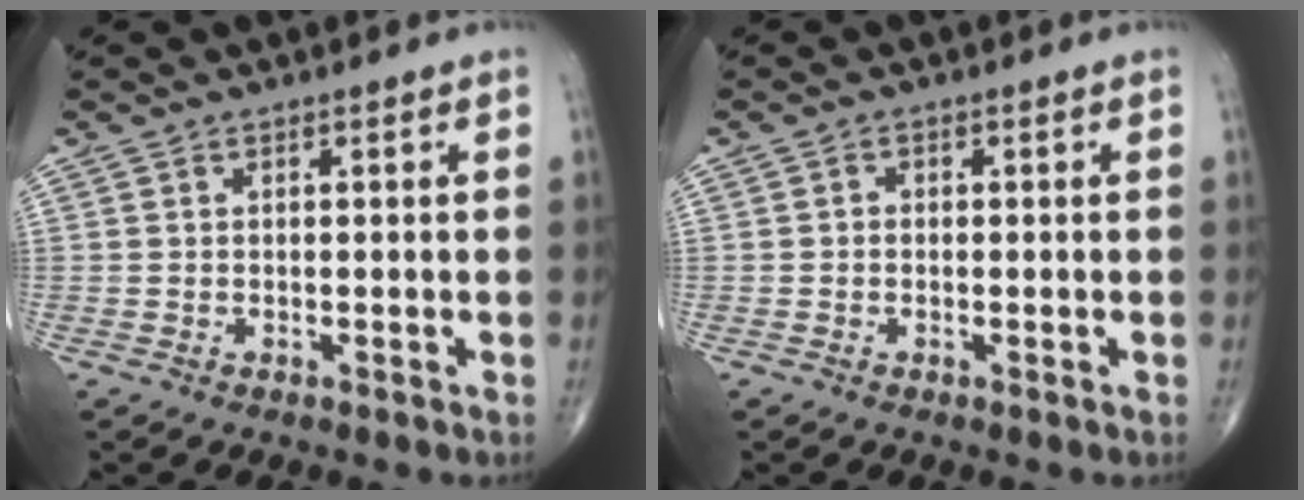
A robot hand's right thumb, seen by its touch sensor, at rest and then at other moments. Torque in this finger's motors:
{"motor_torque": [-0.50, -0.18, -0.02, 0.04, 0.01]}